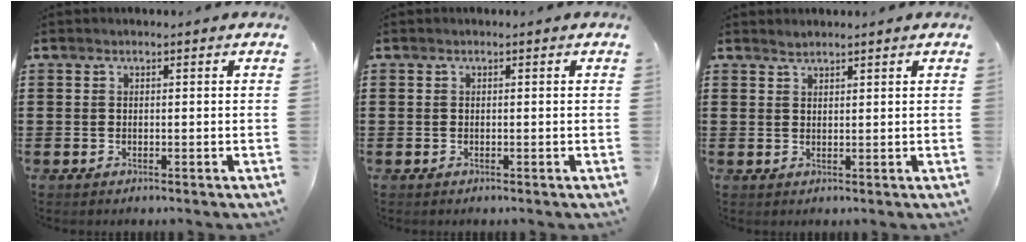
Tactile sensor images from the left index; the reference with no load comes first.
{"total": 0.0}
{"total": 1.1, "force": [1.1, 0.1, 0.0], "torque": [-0.002, 0.000, 0.021]}